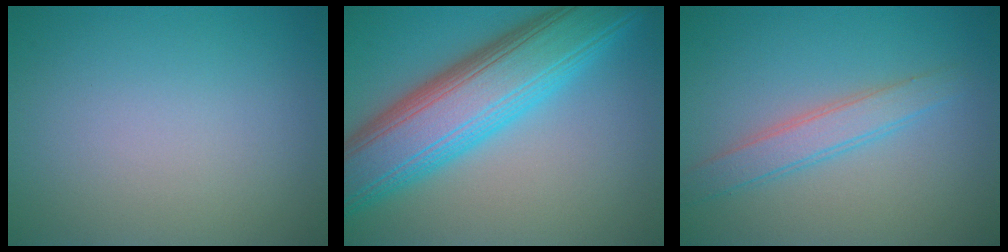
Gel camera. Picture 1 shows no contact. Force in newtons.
{"total": 11.1, "press": 11.1, "slide": 0.3}
{"total": 2.7, "press": 2.7, "slide": 0.1}